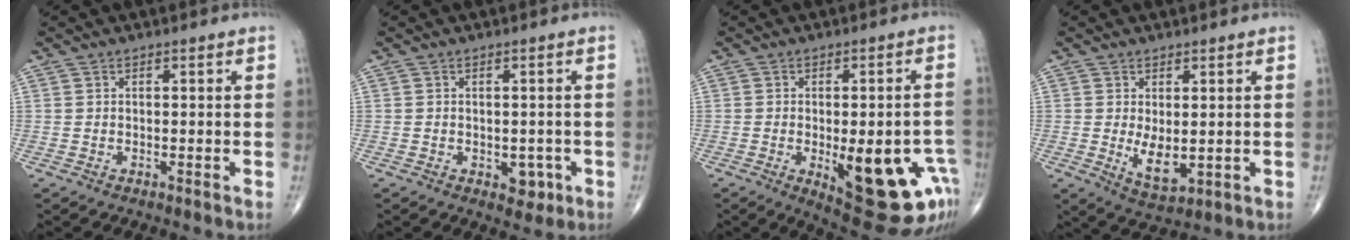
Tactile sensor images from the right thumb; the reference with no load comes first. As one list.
[{"total": 3.4, "force": [-1.1, 2.3, 2.2], "torque": [-0.005, 0.003, -0.010]}, {"total": 18.8, "force": [-5.9, 7.3, 16.2], "torque": [-0.147, 0.013, -0.053]}, {"total": 5.8, "force": [-0.1, 2.9, 5.0], "torque": [-0.075, -0.017, 0.013]}]